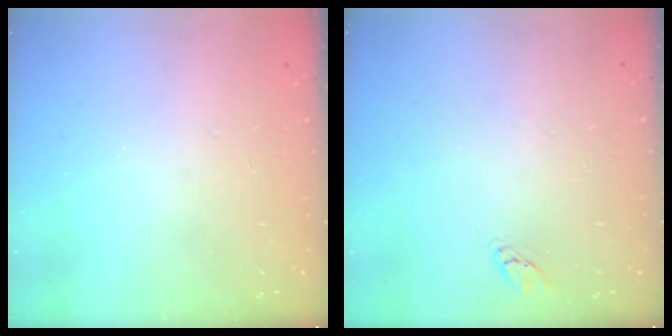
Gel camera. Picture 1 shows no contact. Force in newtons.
{"total": 2.2, "press": 2.2, "slide": 0.1}